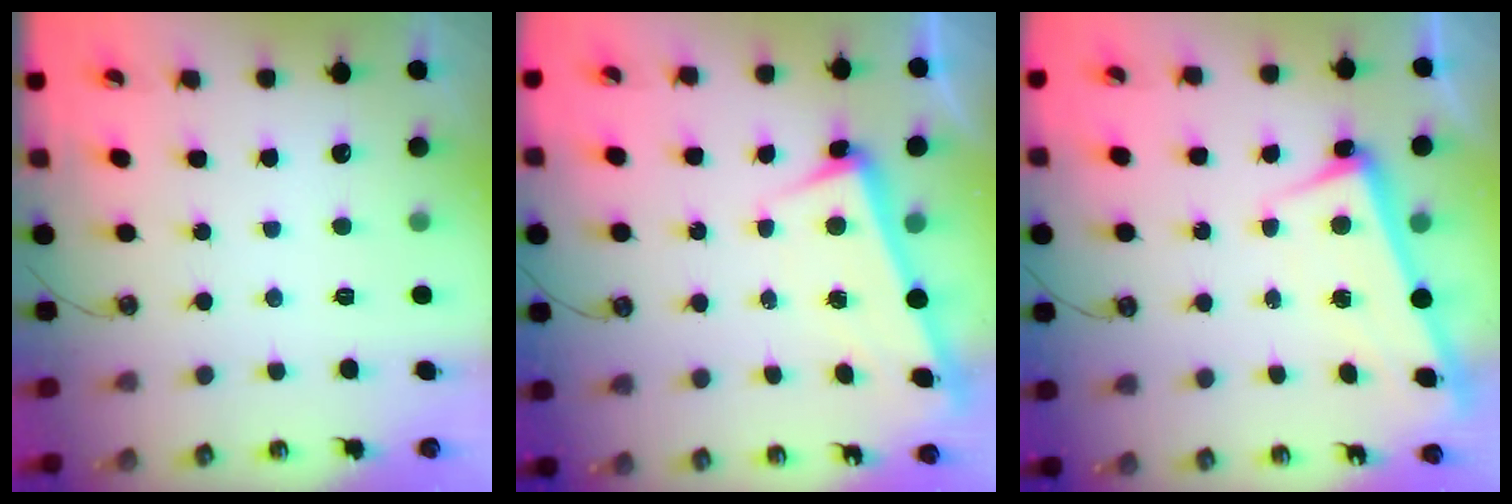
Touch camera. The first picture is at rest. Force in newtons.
{"total": 3.5, "press": 3.3, "slide": 1.2}
{"total": 2.3, "press": 2.2, "slide": 0.8}